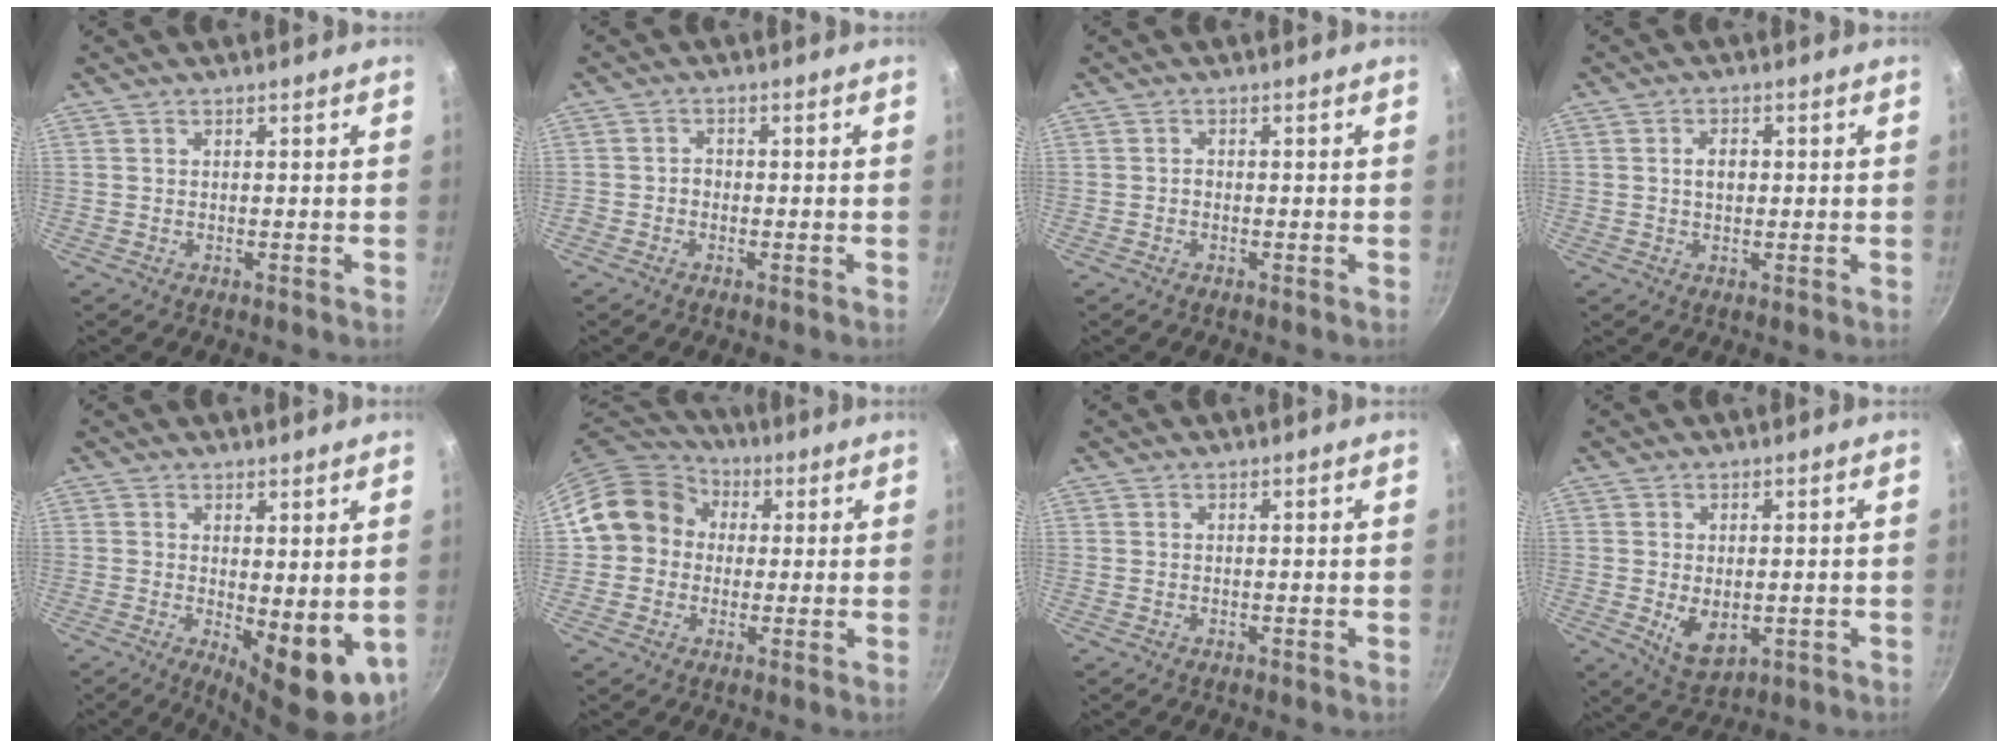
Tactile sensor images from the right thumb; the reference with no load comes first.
{"total": 1.6, "force": [-0.7, 1.3, 0.6], "torque": [-0.004, 0.010, -0.017]}
{"total": 0.6, "force": [-0.3, 0.4, 0.3], "torque": [-0.003, 0.003, -0.008]}
{"total": 3.1, "force": [0.3, 2.1, 2.2], "torque": [-0.024, 0.006, 0.004]}
{"total": 9.8, "force": [-0.4, 4.2, 8.9], "torque": [-0.098, -0.014, 0.007]}
{"total": 12.3, "force": [1.3, 10.9, 5.4], "torque": [-0.061, 0.030, 0.002]}
{"total": 0.0}
{"total": 6.4, "force": [-0.8, 4.0, 4.9], "torque": [-0.073, -0.017, 0.000]}